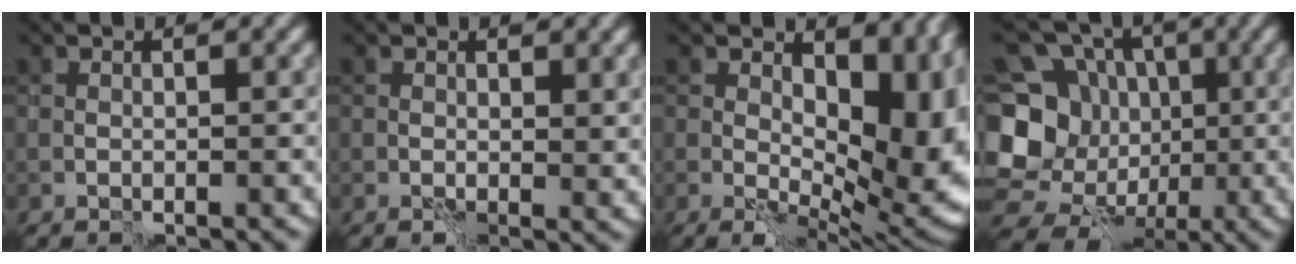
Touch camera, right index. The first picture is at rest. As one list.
[{"total": 2.2, "force": [0.7, 1.3, 1.6], "torque": [-0.022, -0.007, 0.015]}, {"total": 13.0, "force": [3.2, 7.3, 10.3], "torque": [-0.125, -0.024, 0.073]}, {"total": 12.7, "force": [-1.4, 11.2, 5.8], "torque": [-0.125, 0.003, -0.035]}]